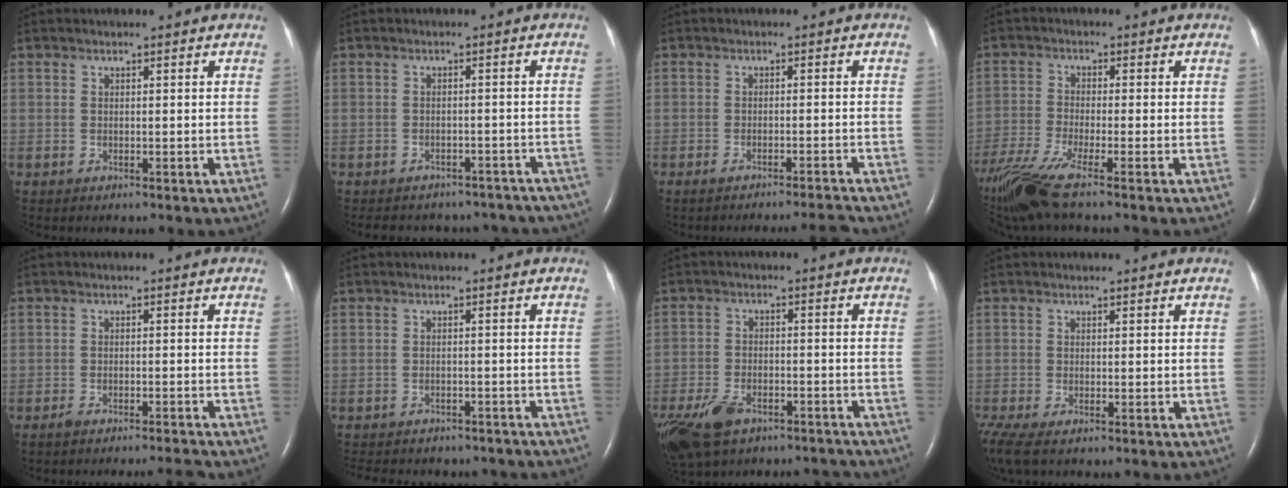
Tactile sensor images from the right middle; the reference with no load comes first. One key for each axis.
{"total": 17.2, "fx": -15.1, "fy": 6.8, "fz": 4.6, "tx": -0.094, "ty": 0.003, "tz": -0.159}
{"total": 3.9, "fx": -3.6, "fy": -1.5, "fz": 0.7, "tx": -0.016, "ty": -0.003, "tz": -0.051}
{"total": 10.5, "fx": -7.9, "fy": 0.0, "fz": 6.9, "tx": -0.148, "ty": -0.025, "tz": -0.150}
{"total": 3.6, "fx": -3.4, "fy": -0.6, "fz": 1.0, "tx": -0.023, "ty": -0.005, "tz": -0.053}
{"total": 15.4, "fx": -13.4, "fy": 5.6, "fz": 5.2, "tx": -0.117, "ty": -0.005, "tz": -0.155}
{"total": 14.5, "fx": -10.7, "fy": 6.7, "fz": 7.3, "tx": -0.191, "ty": -0.013, "tz": -0.169}
{"total": 4.5, "fx": -3.2, "fy": 1.2, "fz": 2.9, "tx": -0.067, "ty": -0.010, "tz": -0.062}